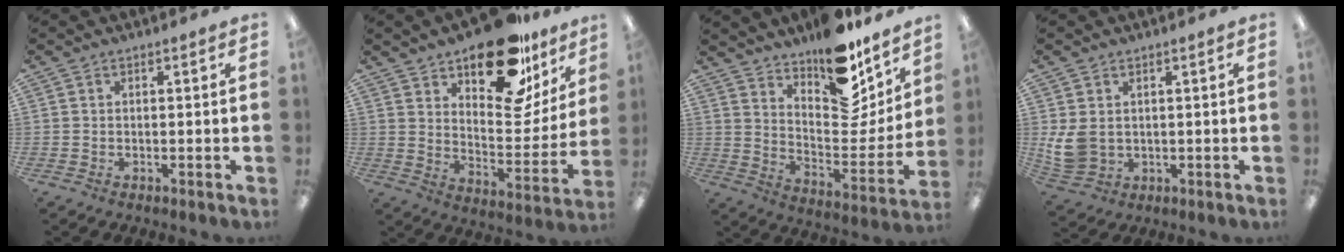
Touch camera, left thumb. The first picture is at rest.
{"total": 22.4, "force": [16.6, 9.5, 11.5], "torque": [-0.160, -0.106, 0.280]}
{"total": 15.8, "force": [12.9, 6.2, 6.7], "torque": [-0.080, -0.116, 0.220]}
{"total": 6.8, "force": [1.7, 5.3, 3.8], "torque": [-0.084, -0.004, 0.036]}